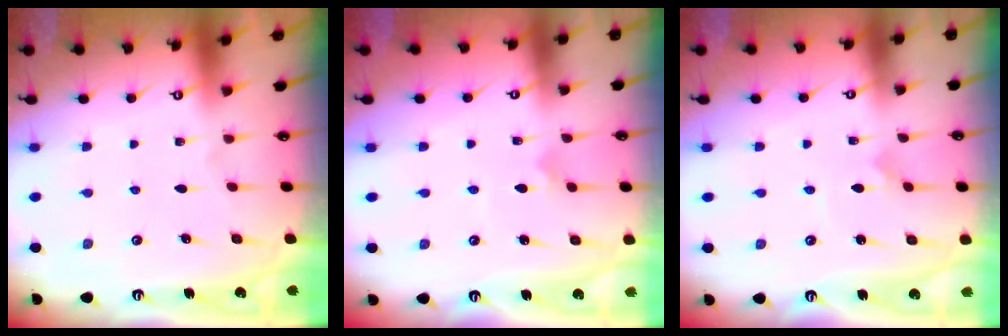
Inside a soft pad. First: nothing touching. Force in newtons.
{"total": 2.7, "press": 2.6, "slide": 0.5}
{"total": 1.4, "press": 1.4, "slide": 0.0}